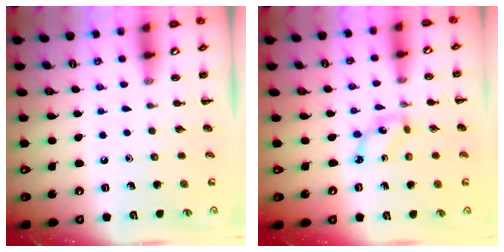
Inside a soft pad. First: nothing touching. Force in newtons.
{"total": 3.9, "press": 3.8, "slide": 0.9}